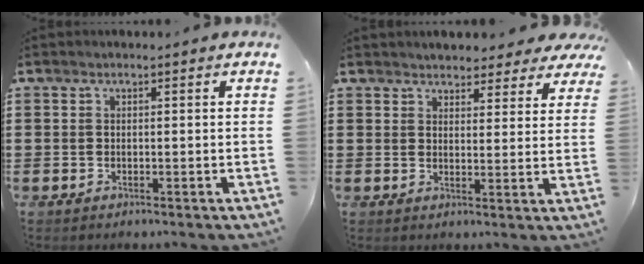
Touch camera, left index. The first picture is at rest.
{"total": 3.7, "force": [3.6, 0.6, 0.2], "torque": [-0.011, -0.015, 0.066]}